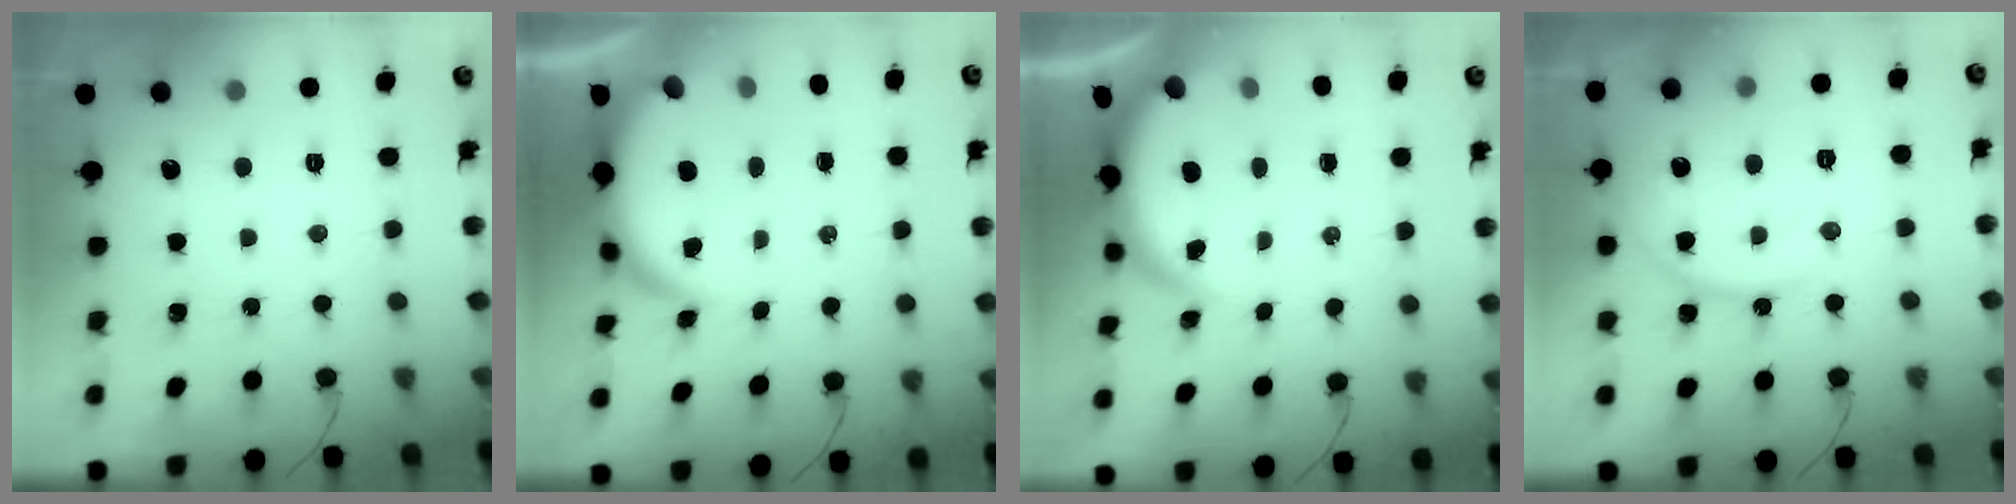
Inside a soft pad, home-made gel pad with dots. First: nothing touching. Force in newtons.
{"total": 5.4, "press": 5.4, "slide": 0.4}
{"total": 3.7, "press": 3.7, "slide": 0.2}
{"total": 11.8, "press": 11.8, "slide": 0.2}